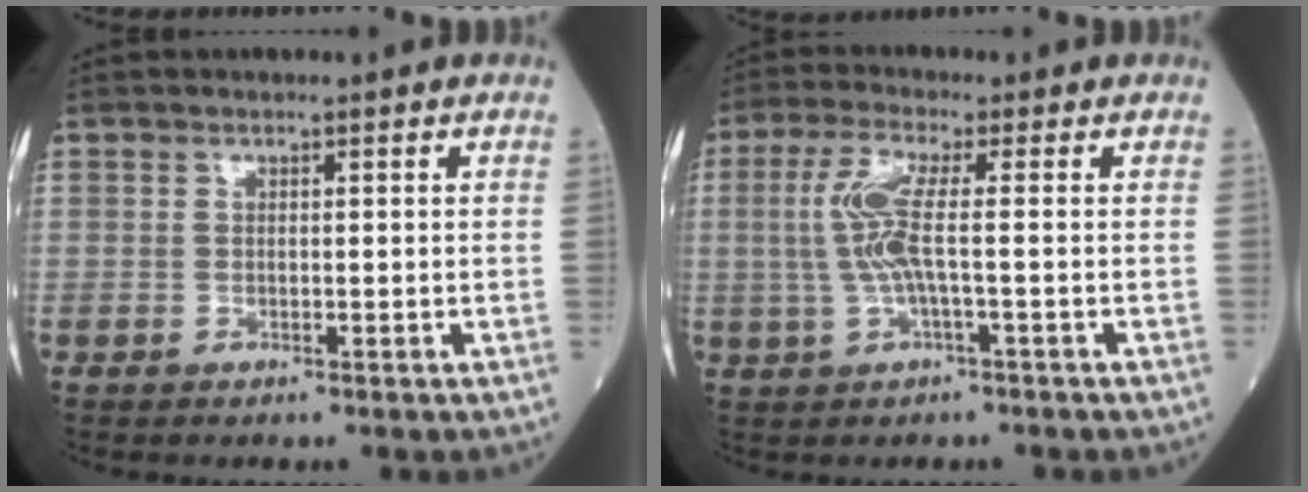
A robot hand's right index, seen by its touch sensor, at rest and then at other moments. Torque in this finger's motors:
{"motor_torque": [1.07, -0.07, 0.52, 0.18]}